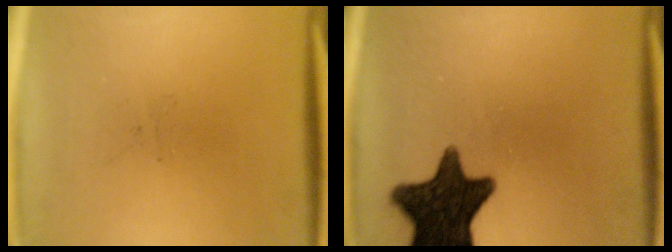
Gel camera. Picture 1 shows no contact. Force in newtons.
{"total": 14.2}